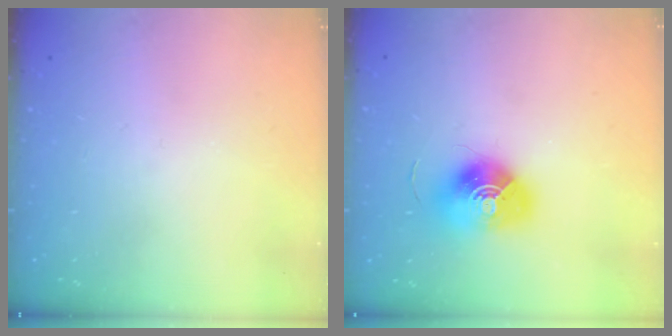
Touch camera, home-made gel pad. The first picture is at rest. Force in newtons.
{"total": 14.4, "press": 14.4, "slide": 0.5}